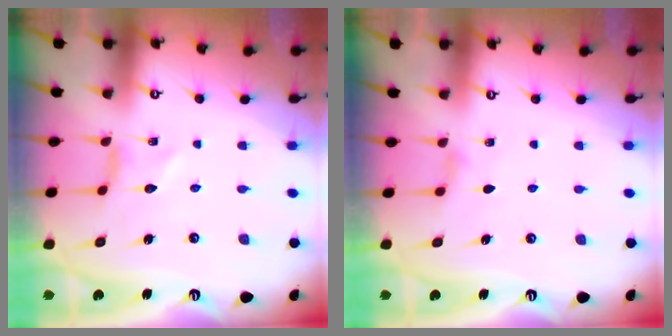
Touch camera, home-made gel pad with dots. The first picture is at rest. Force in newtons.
{"total": 4.4, "press": 4.4, "slide": 0.6}